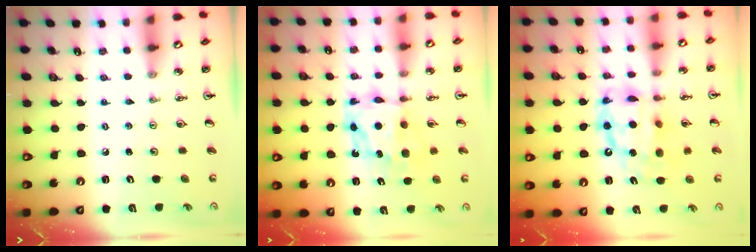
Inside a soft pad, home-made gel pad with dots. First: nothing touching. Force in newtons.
{"total": 7.5, "press": 7.5, "slide": 0.6}
{"total": 13.1, "press": 13.0, "slide": 1.1}